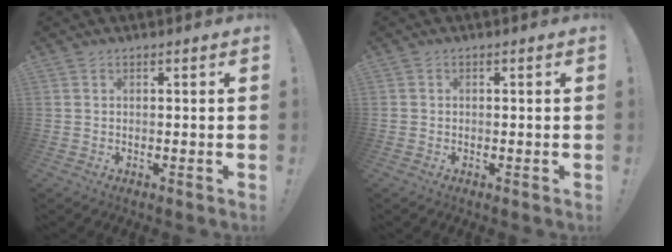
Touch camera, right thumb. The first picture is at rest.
{"total": 0.7, "force": [-0.4, 0.4, 0.2], "torque": [-0.005, 0.003, -0.008]}